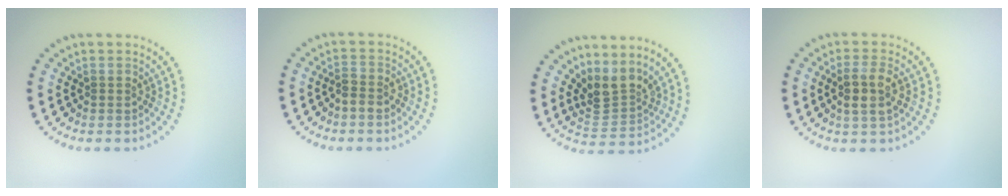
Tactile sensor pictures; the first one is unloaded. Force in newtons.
{"total": 1.5, "press": 1.3, "slide": 0.7}
{"total": 3.3, "press": 2.3, "slide": 2.3}
{"total": 2.6, "press": 2.4, "slide": 1.1}